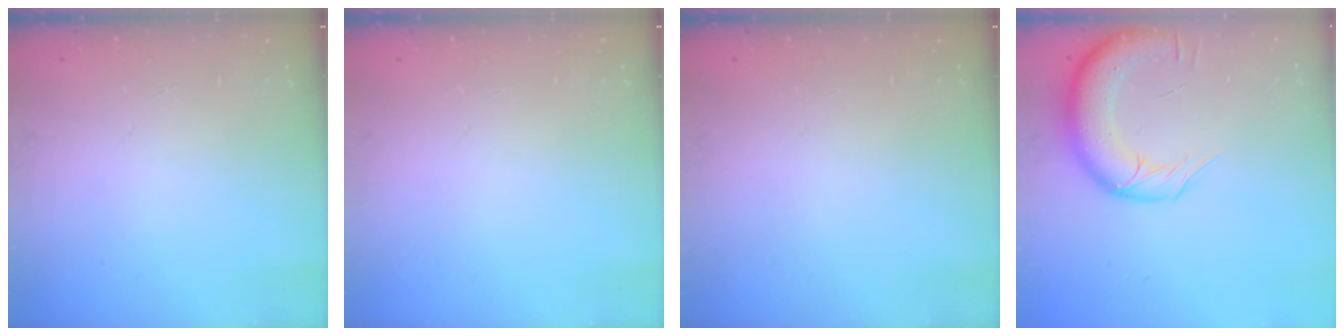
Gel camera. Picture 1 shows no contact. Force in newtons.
{"total": 0.0}
{"total": 0.0}
{"total": 13.9, "press": 13.4, "slide": 3.7}